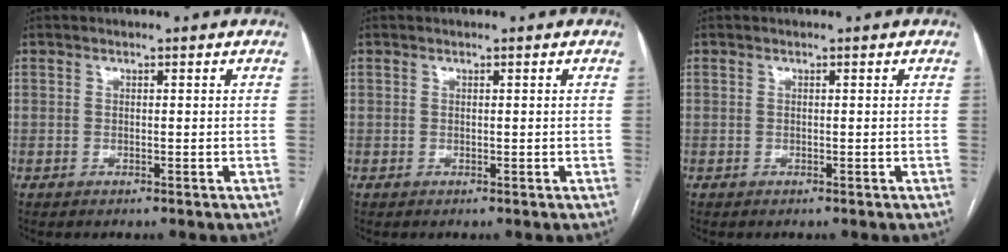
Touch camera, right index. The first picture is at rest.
{"total": 0.0}
{"total": 0.0}